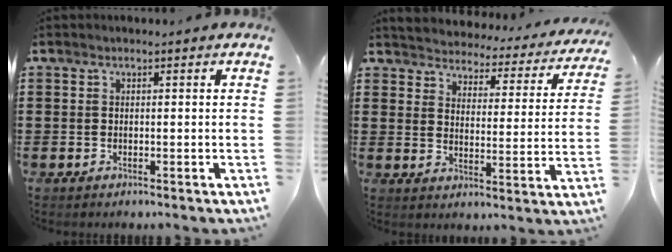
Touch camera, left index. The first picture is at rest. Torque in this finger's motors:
{"motor_torque": [1.17, -0.97, 0.66, 0.09]}